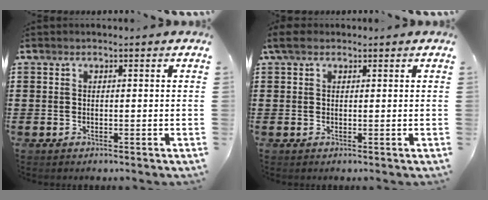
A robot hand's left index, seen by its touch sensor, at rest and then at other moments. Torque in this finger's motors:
{"motor_torque": [1.13, -1.01, 0.82, 0.21]}